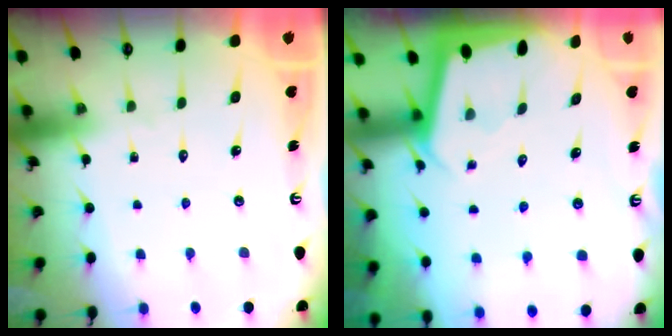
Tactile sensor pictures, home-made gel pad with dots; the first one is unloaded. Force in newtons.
{"total": 1.9, "press": 1.9, "slide": 0.1}